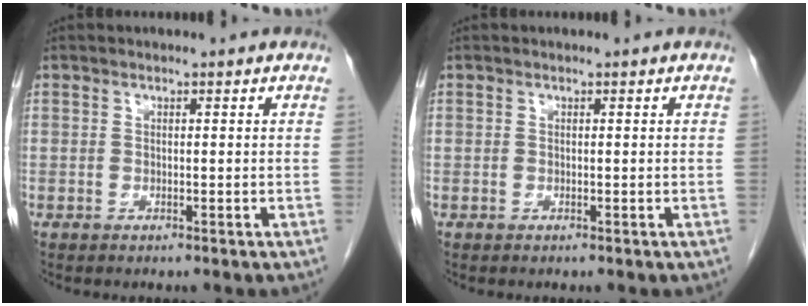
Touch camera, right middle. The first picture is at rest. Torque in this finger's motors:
{"motor_torque": [0.00, 0.00, 0.00, -0.01]}